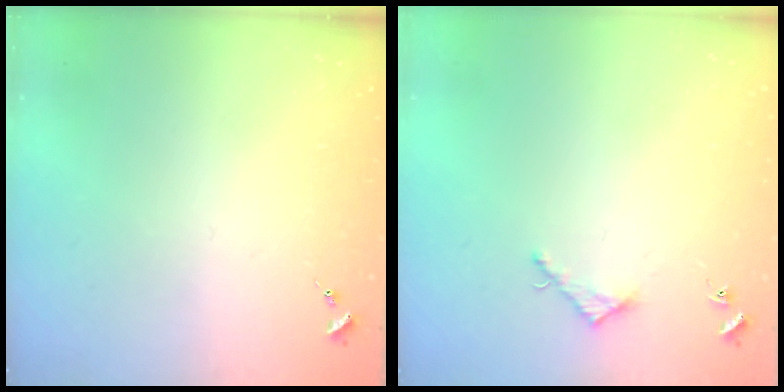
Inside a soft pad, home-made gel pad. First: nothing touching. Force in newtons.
{"total": 3.3, "press": 3.3, "slide": 0.3}